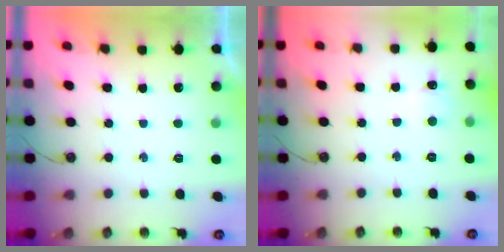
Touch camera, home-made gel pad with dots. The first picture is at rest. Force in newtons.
{"total": 2.8, "press": 2.8, "slide": 0.3}